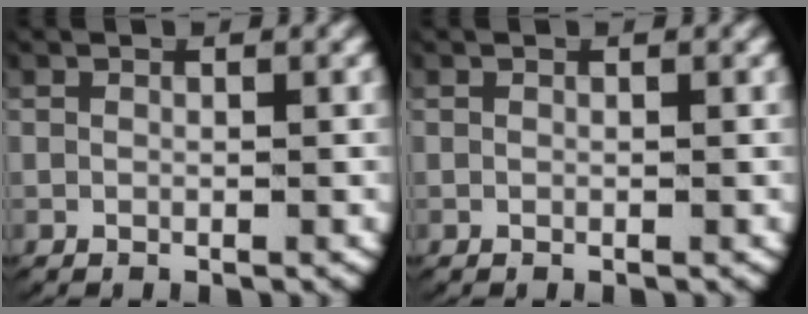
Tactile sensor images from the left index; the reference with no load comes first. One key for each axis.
{"total": 0.0}